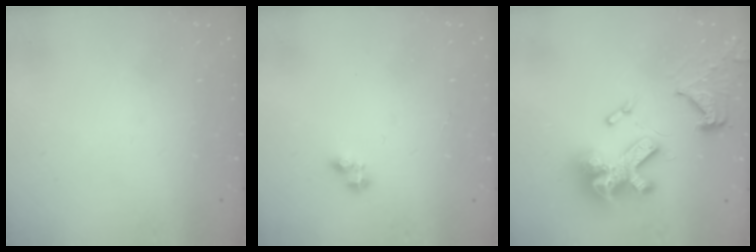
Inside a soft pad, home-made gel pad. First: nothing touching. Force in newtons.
{"total": 2.1, "press": 2.1, "slide": 0.3}
{"total": 20.1, "press": 20.0, "slide": 1.9}